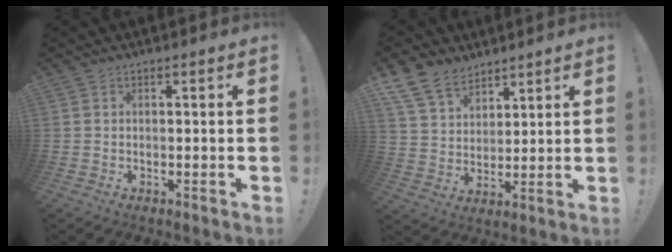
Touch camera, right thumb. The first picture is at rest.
{"total": 11.7, "force": [8.7, 7.0, 3.3], "torque": [-0.071, -0.054, 0.173]}